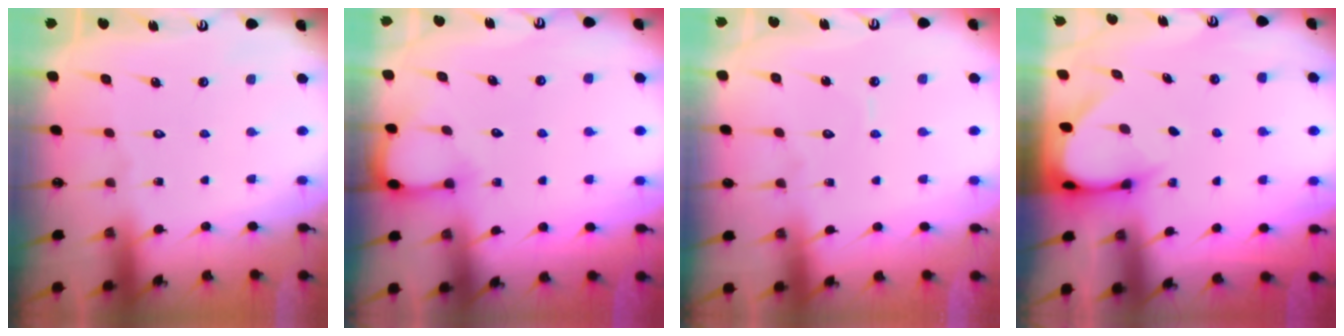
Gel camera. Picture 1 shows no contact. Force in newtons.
{"total": 4.7, "press": 4.7, "slide": 0.5}
{"total": 3.5, "press": 3.5, "slide": 0.2}
{"total": 3.3, "press": 3.3, "slide": 0.2}